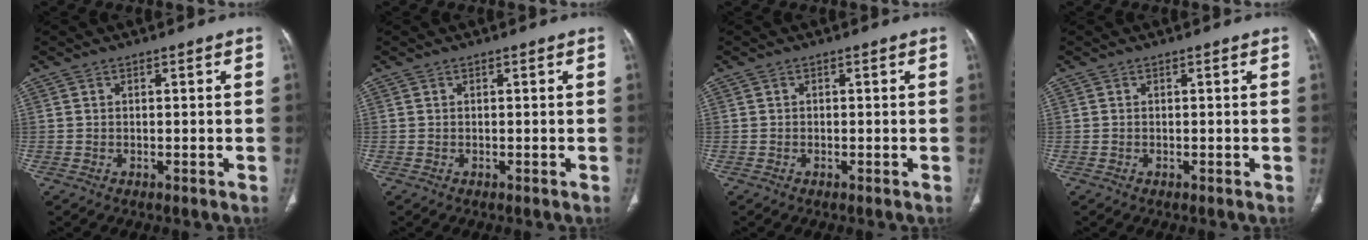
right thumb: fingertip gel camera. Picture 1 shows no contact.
{"total": 0.0}
{"total": 0.0}
{"total": 0.0}